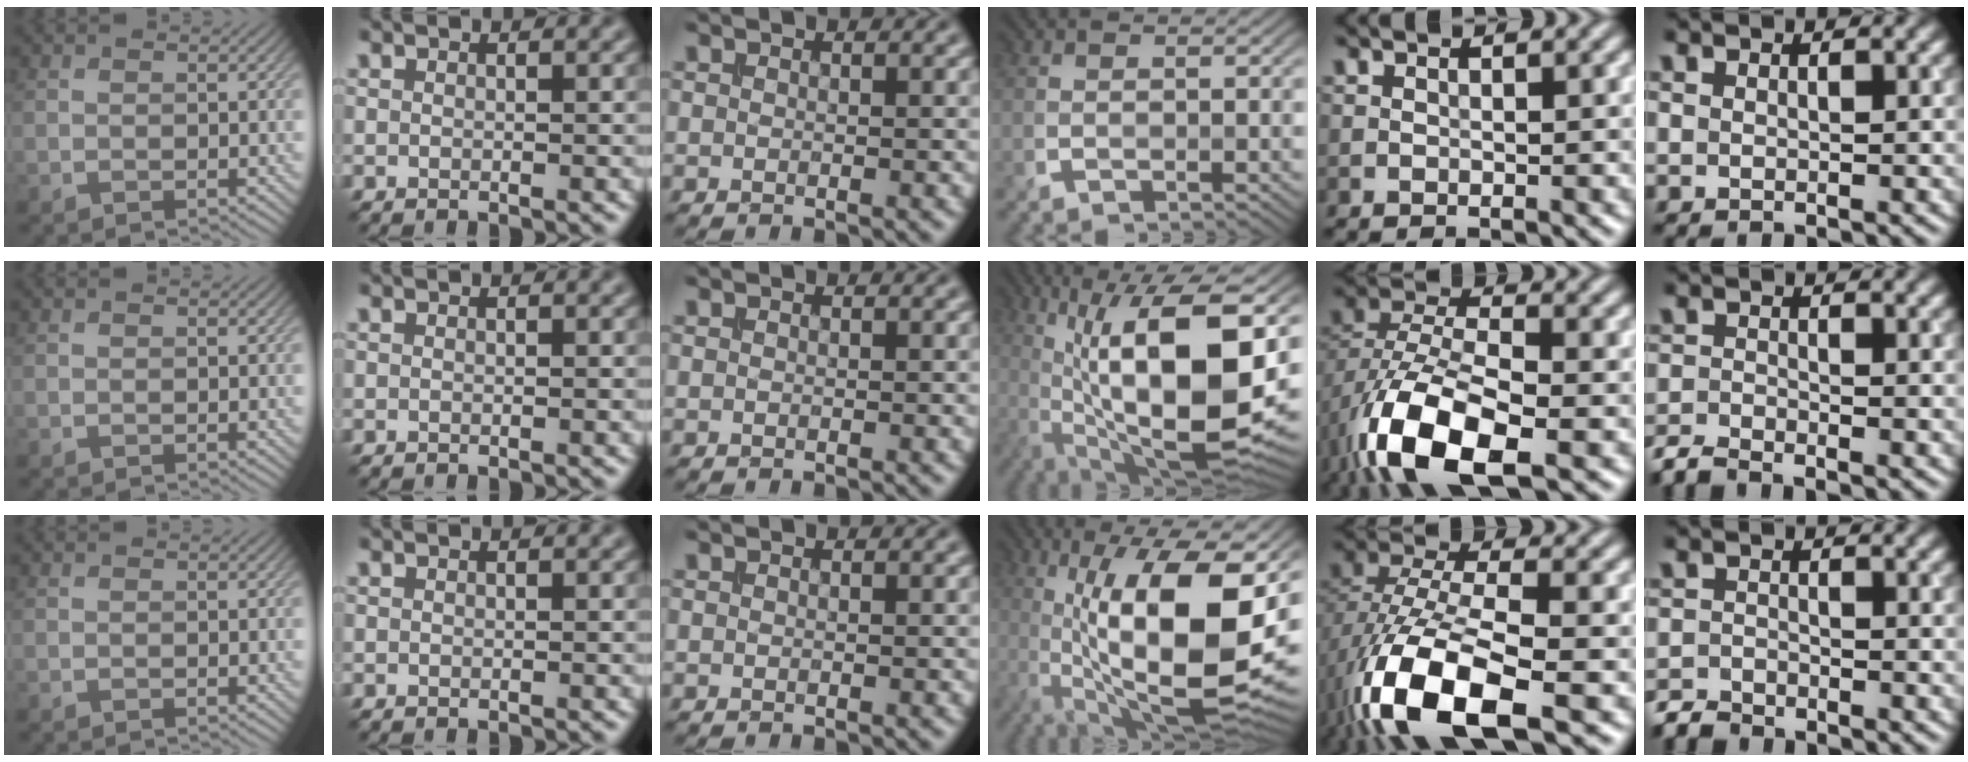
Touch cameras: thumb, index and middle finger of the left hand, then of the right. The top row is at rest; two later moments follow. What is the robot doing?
{"motion": "insert", "object": "bucket"}